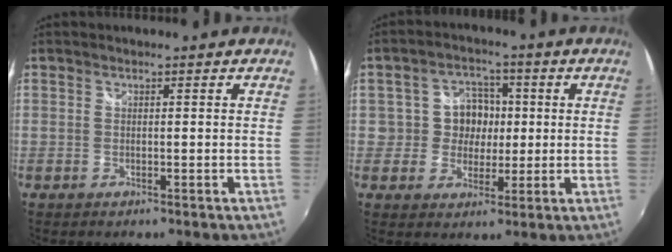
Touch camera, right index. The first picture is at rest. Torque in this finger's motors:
{"motor_torque": [0.08, 0.01, 0.05, 0.03]}